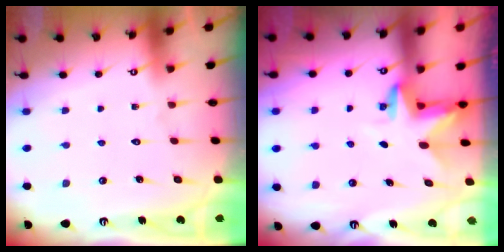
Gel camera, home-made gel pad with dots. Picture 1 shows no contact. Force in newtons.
{"total": 3.2, "press": 3.2, "slide": 0.1}